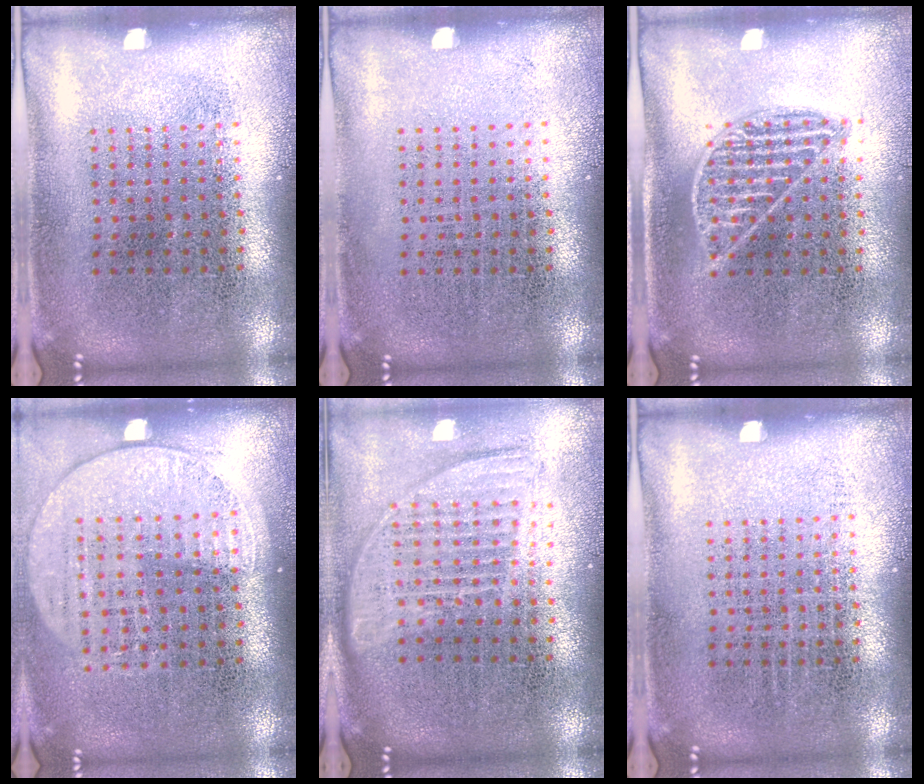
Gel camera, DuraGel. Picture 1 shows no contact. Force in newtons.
{"total": 0.0}
{"total": 0.9, "press": 0.9, "slide": 0.3}
{"total": 1.5, "press": 1.4, "slide": 0.5}
{"total": 1.7, "press": 1.4, "slide": 0.9}
{"total": 0.0}